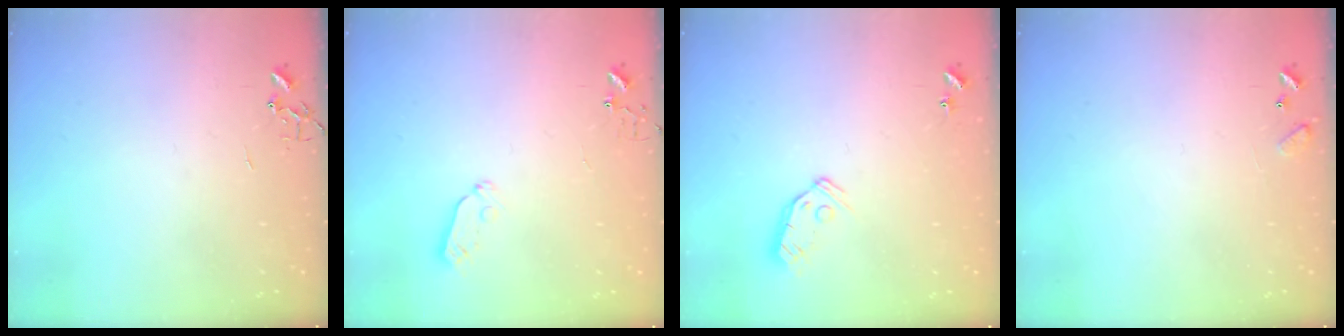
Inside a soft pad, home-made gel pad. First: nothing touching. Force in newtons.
{"total": 3.9, "press": 3.8, "slide": 0.6}
{"total": 7.5, "press": 7.5, "slide": 0.4}
{"total": 6.4, "press": 6.4, "slide": 0.5}